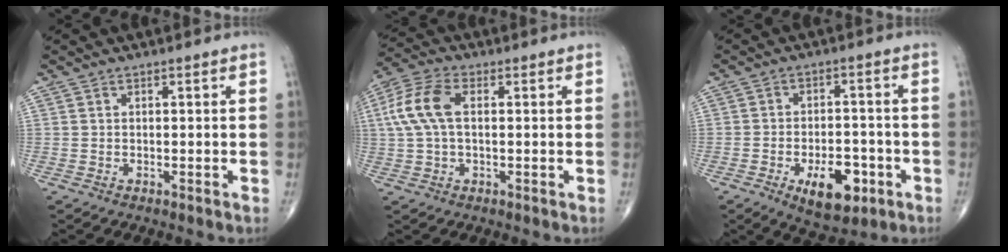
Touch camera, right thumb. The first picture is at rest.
{"total": 9.4, "force": [1.4, 5.0, 7.8], "torque": [-0.182, 0.025, 0.025]}
{"total": 10.4, "force": [-4.3, 5.4, 7.8], "torque": [-0.097, 0.016, -0.057]}